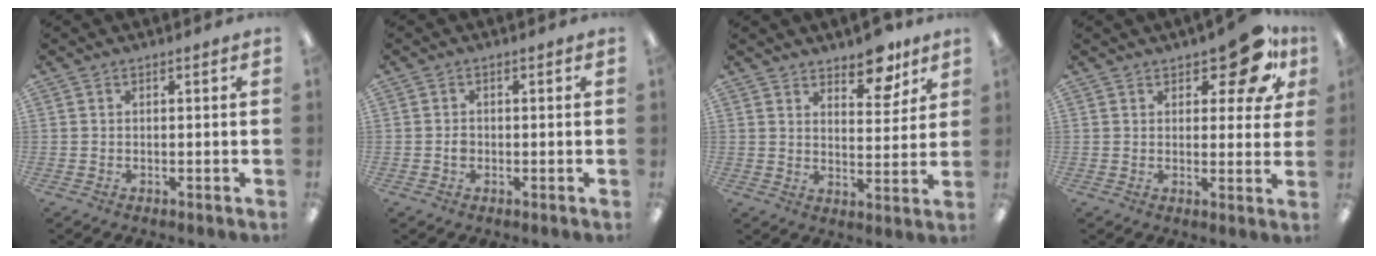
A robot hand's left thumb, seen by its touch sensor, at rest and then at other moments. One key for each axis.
{"total": 1.4, "fx": -0.2, "fy": 1.1, "fz": 0.8, "tx": -0.016, "ty": 0.004, "tz": -0.005}
{"total": 8.7, "fx": 7.0, "fy": 3.6, "fz": 3.8, "tx": -0.029, "ty": -0.047, "tz": 0.118}
{"total": 11.3, "fx": 7.0, "fy": 4.9, "fz": 7.5, "tx": -0.084, "ty": -0.038, "tz": 0.117}